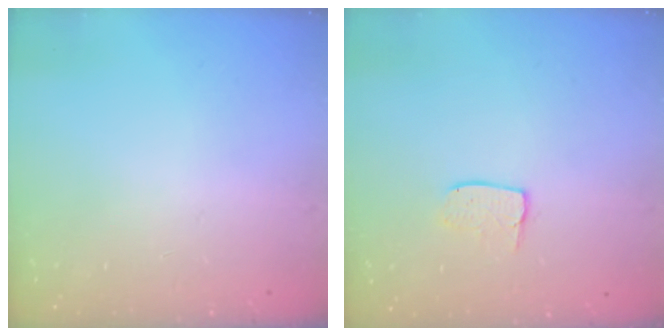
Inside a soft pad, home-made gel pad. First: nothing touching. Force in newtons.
{"total": 5.6, "press": 5.6, "slide": 0.3}